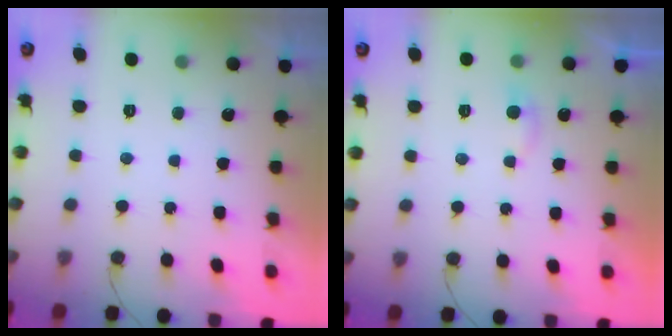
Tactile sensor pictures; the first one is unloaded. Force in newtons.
{"total": 4.1, "press": 4.1, "slide": 0.5}